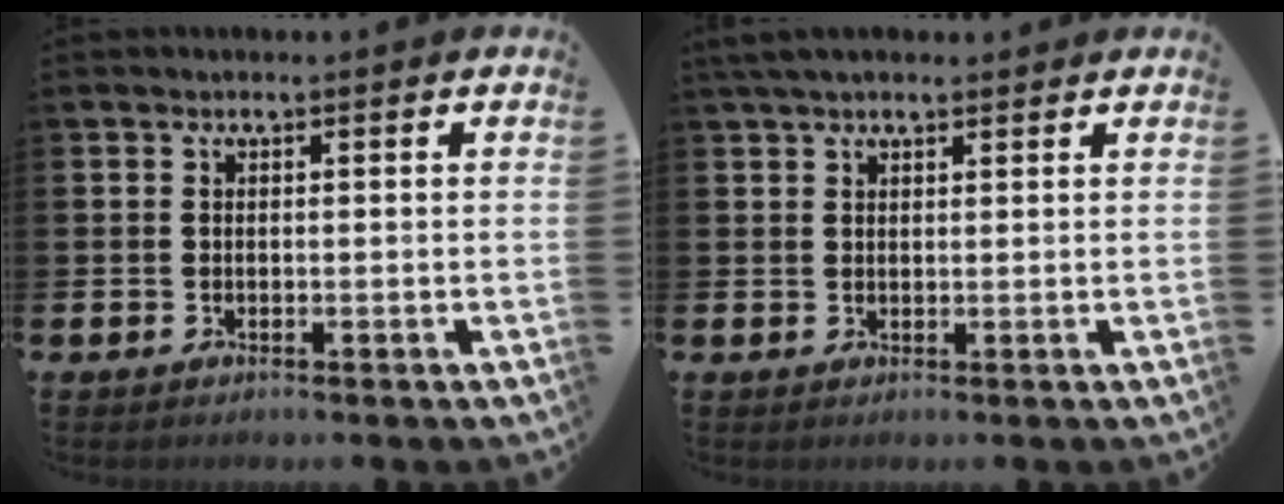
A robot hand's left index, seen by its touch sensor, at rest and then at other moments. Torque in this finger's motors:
{"motor_torque": [1.00, -1.14, 0.16, 0.19]}